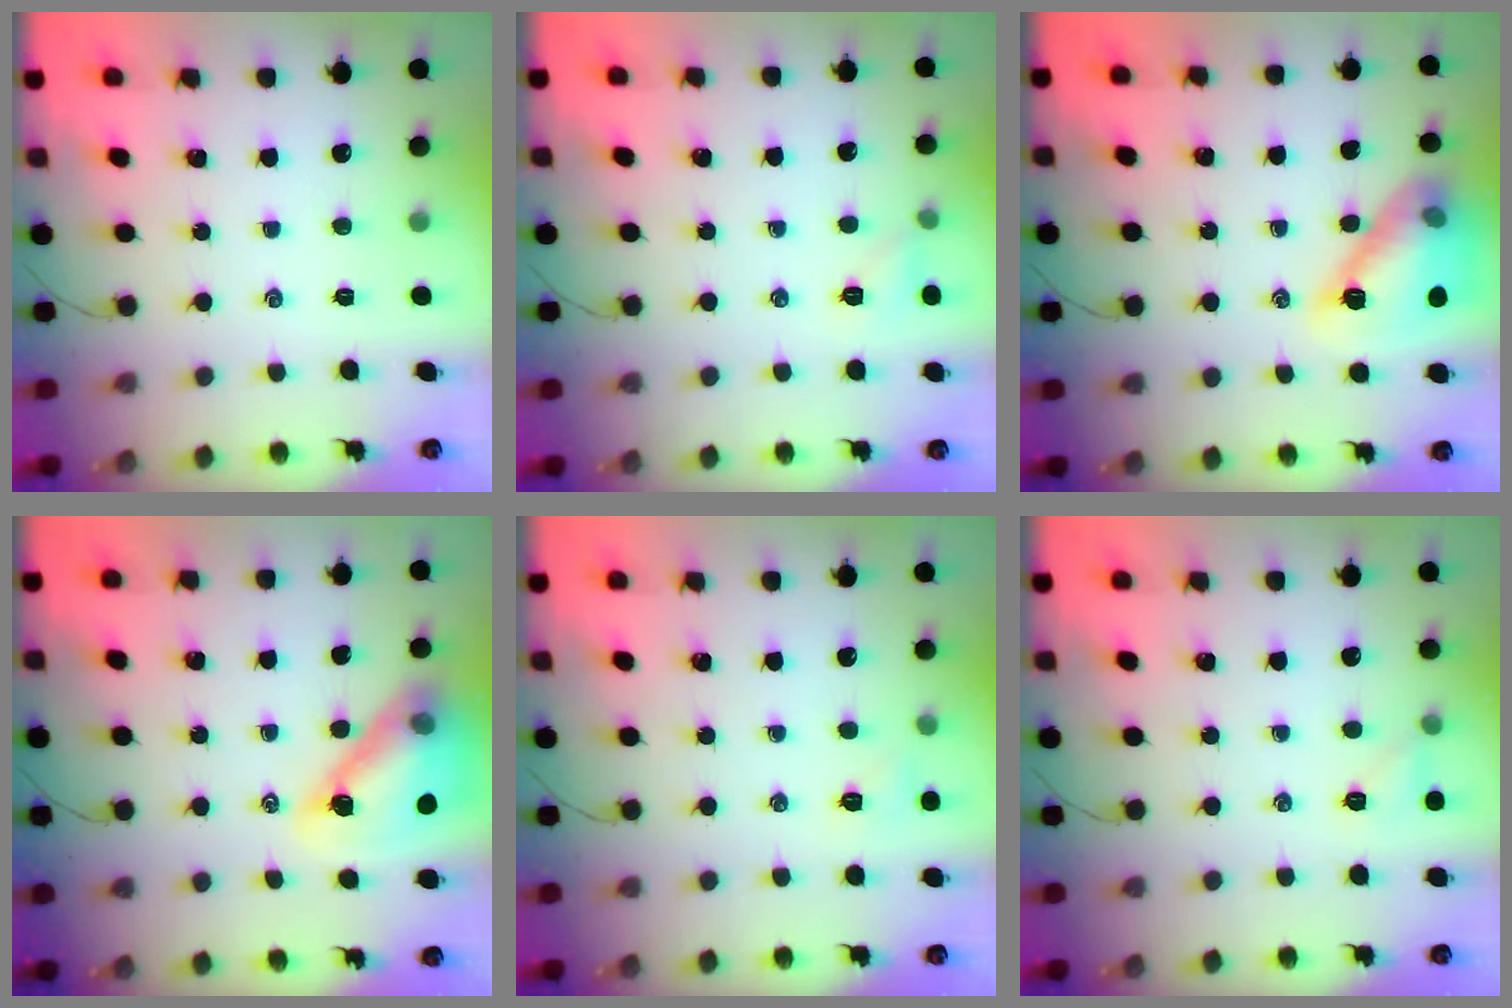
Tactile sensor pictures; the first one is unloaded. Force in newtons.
{"total": 5.7, "press": 5.5, "slide": 1.6}
{"total": 14.2, "press": 14.2, "slide": 0.7}
{"total": 15.5, "press": 14.9, "slide": 4.4}
{"total": 4.8, "press": 4.7, "slide": 0.9}
{"total": 6.2, "press": 6.0, "slide": 1.6}